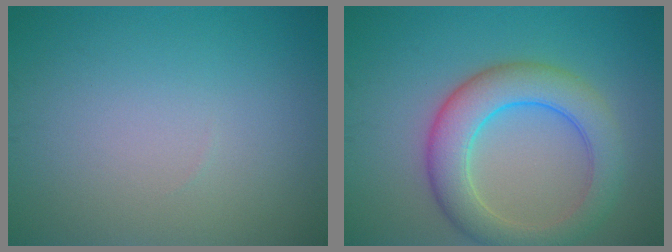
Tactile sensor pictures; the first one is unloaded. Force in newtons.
{"total": 6.5, "press": 6.4, "slide": 0.4}